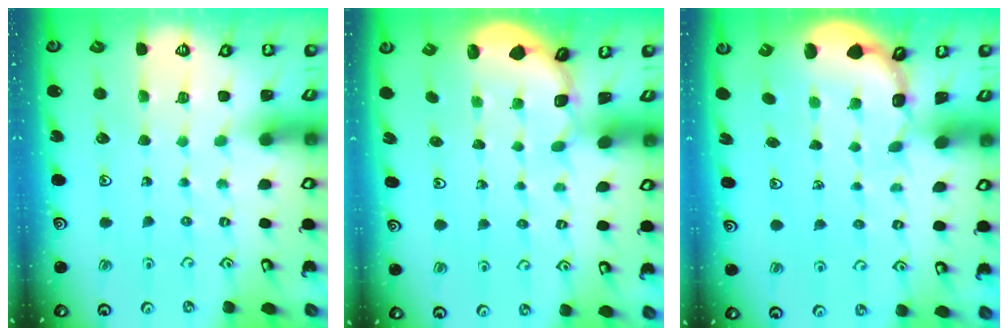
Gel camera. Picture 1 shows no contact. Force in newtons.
{"total": 1.9, "press": 1.7, "slide": 0.8}
{"total": 2.6, "press": 2.4, "slide": 0.9}